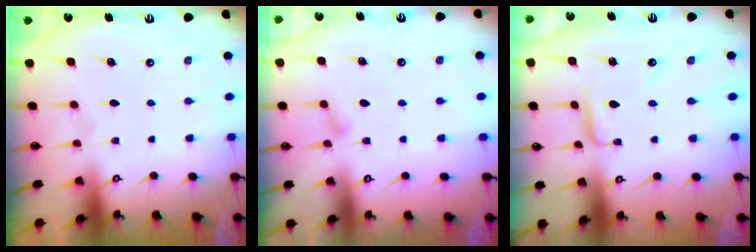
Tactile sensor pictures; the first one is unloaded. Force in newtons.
{"total": 5.0, "press": 4.9, "slide": 0.5}
{"total": 4.0, "press": 4.0, "slide": 0.2}